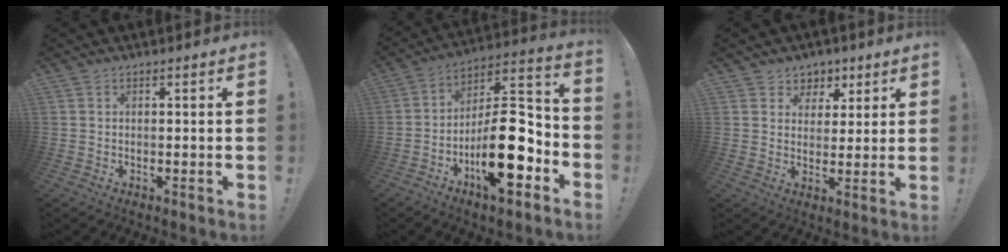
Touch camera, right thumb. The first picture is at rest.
{"total": 20.2, "force": [-7.4, 8.1, 16.9], "torque": [-0.278, 0.042, -0.115]}
{"total": 5.9, "force": [2.7, 5.3, 0.5], "torque": [0.003, -0.019, 0.053]}